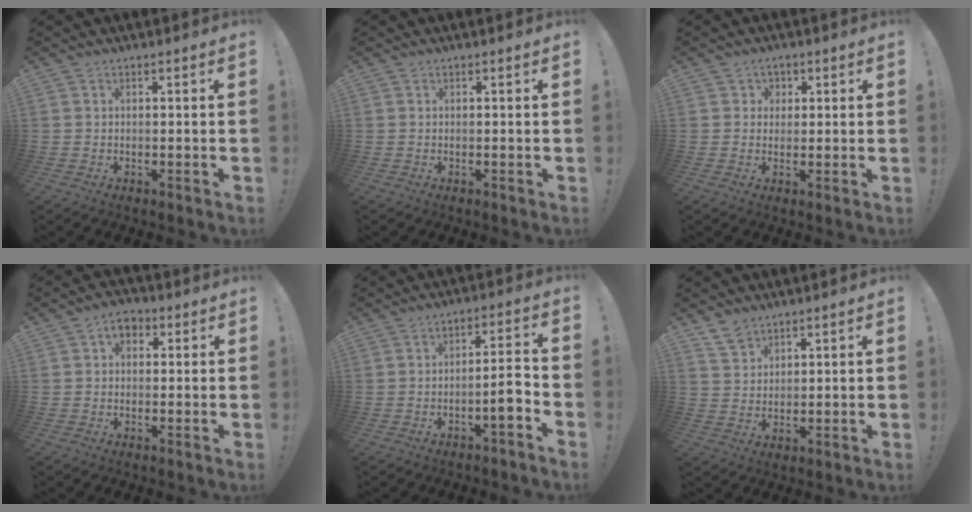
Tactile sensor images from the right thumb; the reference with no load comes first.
{"total": 0.0}
{"total": 3.1, "force": [0.6, 3.0, 0.6], "torque": [-0.003, -0.001, 0.010]}
{"total": 4.3, "force": [1.1, 3.1, 2.8], "torque": [-0.037, 0.004, 0.019]}
{"total": 7.1, "force": [-3.5, 1.4, 6.0], "torque": [-0.091, 0.018, -0.058]}
{"total": 5.5, "force": [4.5, 2.8, 1.4], "torque": [-0.027, -0.023, 0.087]}